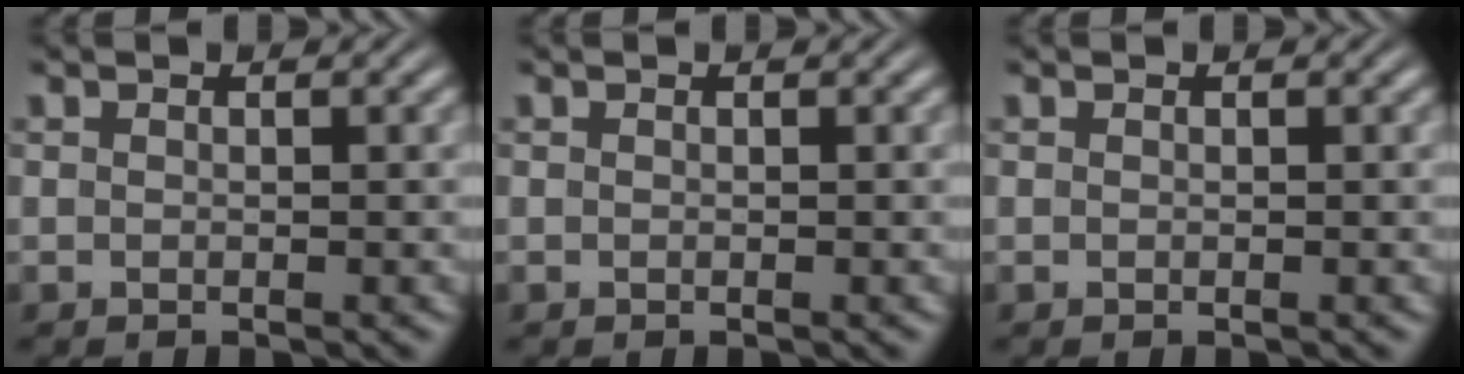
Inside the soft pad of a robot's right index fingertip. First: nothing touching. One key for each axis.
{"total": 0.0}
{"total": 0.0}